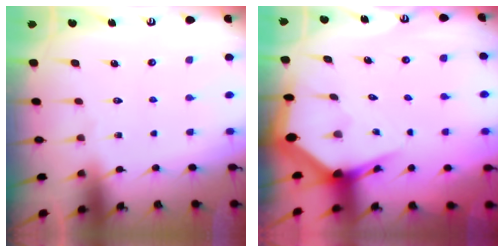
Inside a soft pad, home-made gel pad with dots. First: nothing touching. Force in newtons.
{"total": 3.8, "press": 3.8, "slide": 0.5}